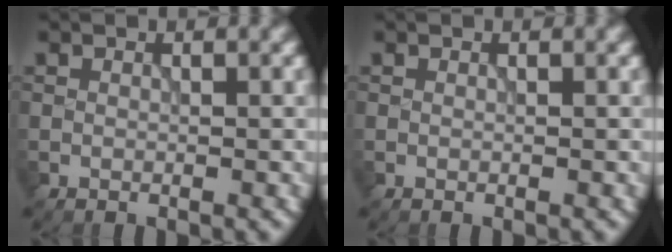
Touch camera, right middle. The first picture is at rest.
{"total": 0.0}